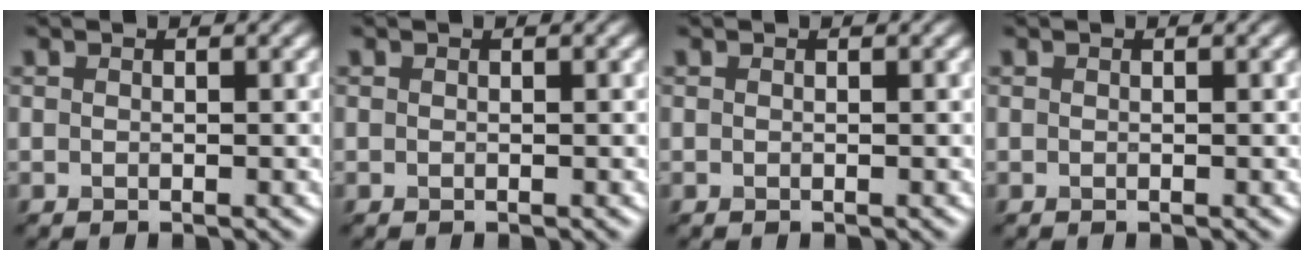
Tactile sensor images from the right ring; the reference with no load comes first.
{"total": 0.0}
{"total": 0.0}
{"total": 0.0}